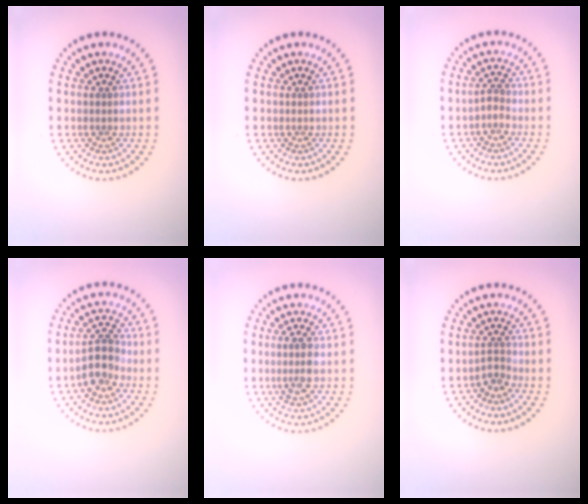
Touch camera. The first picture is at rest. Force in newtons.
{"total": 0.0}
{"total": 1.2, "press": 1.0, "slide": 0.7}
{"total": 3.6, "press": 3.3, "slide": 1.3}
{"total": 2.1, "press": 1.9, "slide": 1.0}
{"total": 1.4, "press": 1.1, "slide": 0.9}